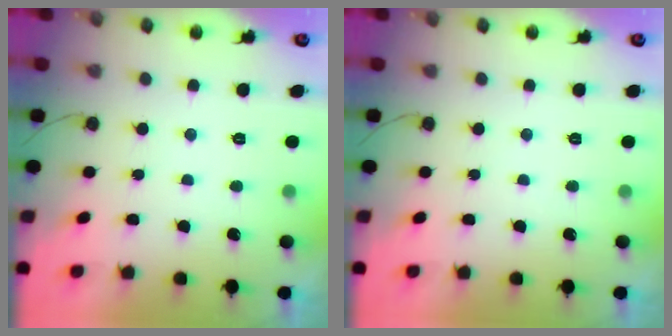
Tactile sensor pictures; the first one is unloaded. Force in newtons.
{"total": 0.0}